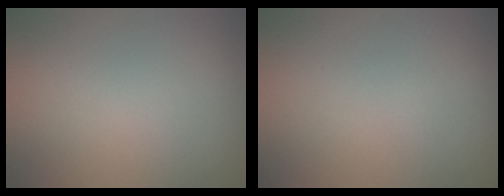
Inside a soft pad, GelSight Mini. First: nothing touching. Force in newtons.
{"total": 0.0}